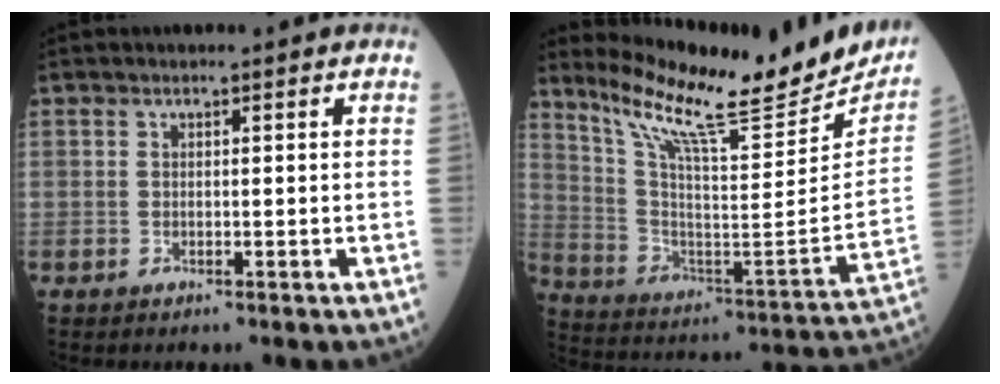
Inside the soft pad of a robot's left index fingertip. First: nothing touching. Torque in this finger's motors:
{"motor_torque": [0.86, -1.27, 0.09, 0.11]}